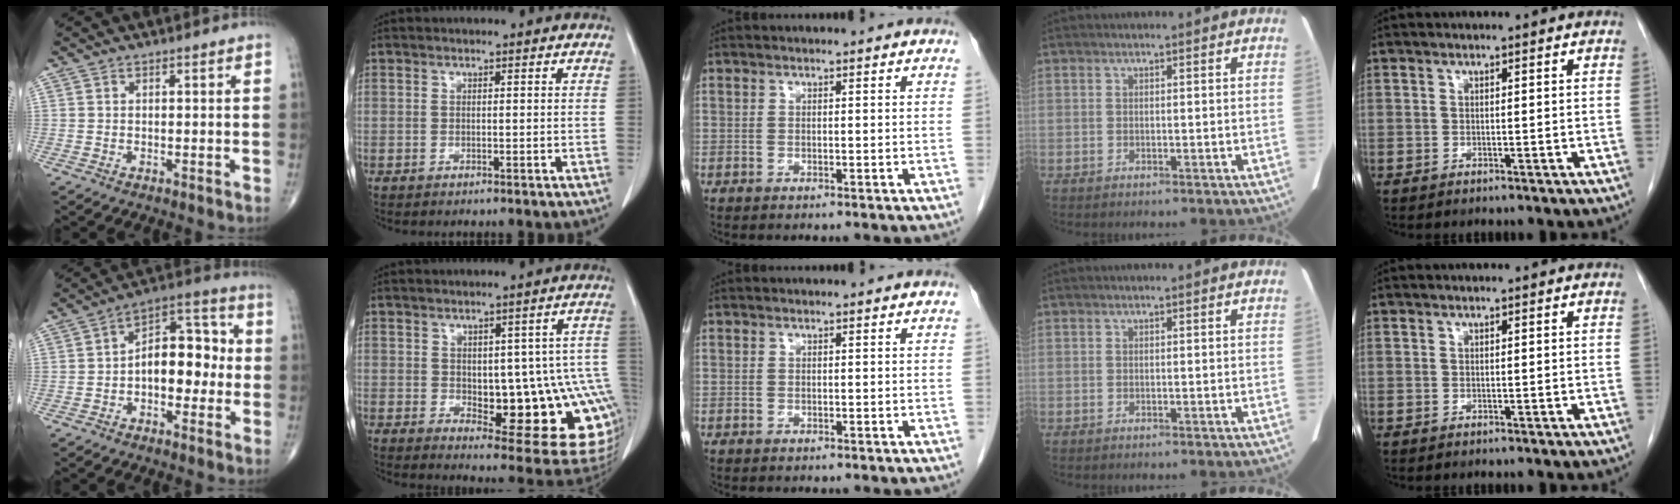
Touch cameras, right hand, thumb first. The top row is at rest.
{"thumb": {"total": 11.8, "force": [-1.2, 7.1, 9.3], "torque": [-0.107, 0.040, -0.031]}, "index": {"total": 17.4, "force": [-2.2, 6.2, 16.1], "torque": [-0.138, 0.021, 0.000]}}